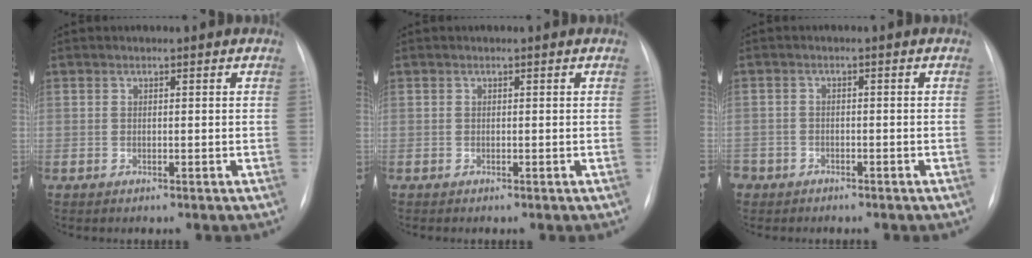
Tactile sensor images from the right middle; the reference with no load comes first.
{"total": 0.0}
{"total": 5.1, "force": [-3.8, 3.2, 1.1], "torque": [-0.023, 0.002, -0.060]}